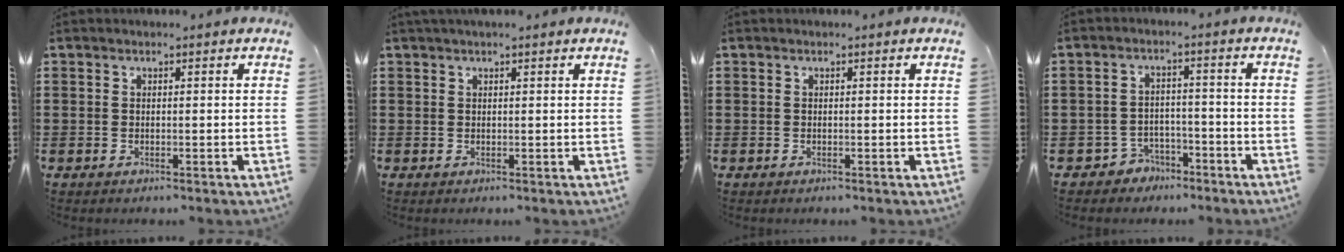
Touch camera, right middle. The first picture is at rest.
{"total": 0.9, "force": [0.7, 0.0, 0.5], "torque": [-0.010, 0.001, 0.012]}
{"total": 0.0}
{"total": 3.3, "force": [-3.0, 1.4, 0.1], "torque": [-0.014, 0.003, -0.063]}